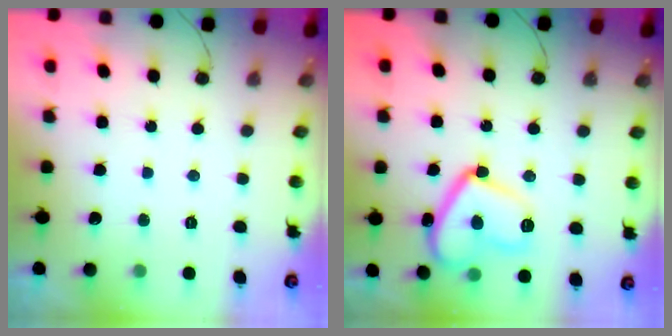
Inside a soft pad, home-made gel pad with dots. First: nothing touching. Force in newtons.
{"total": 15.0, "press": 14.9, "slide": 1.5}